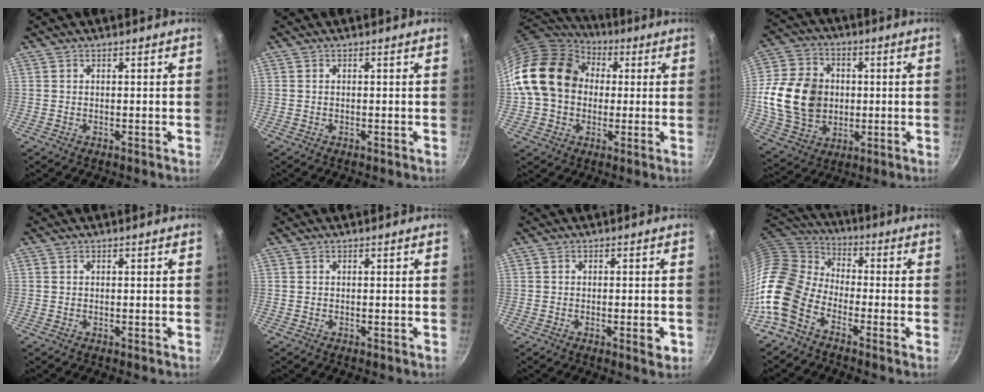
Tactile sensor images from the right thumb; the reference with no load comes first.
{"total": 0.0}
{"total": 17.8, "force": [2.4, 14.2, 10.4], "torque": [-0.170, 0.035, 0.035]}
{"total": 17.7, "force": [0.5, 14.0, 10.8], "torque": [-0.186, 0.009, 0.014]}
{"total": 0.0}
{"total": 0.0}
{"total": 2.9, "force": [-1.0, 0.7, 2.6], "torque": [-0.035, 0.002, -0.015]}
{"total": 14.4, "force": [-6.8, 9.2, 8.8], "torque": [-0.160, 0.055, -0.165]}